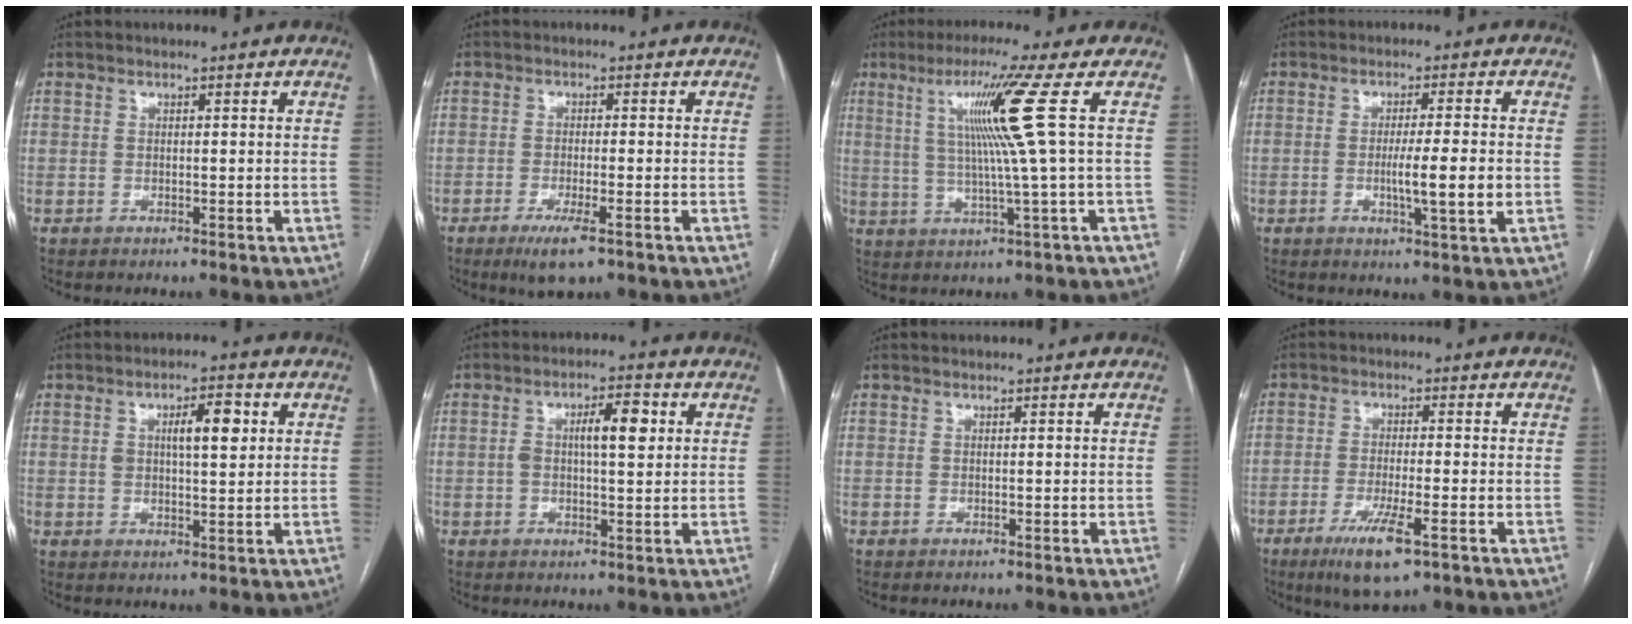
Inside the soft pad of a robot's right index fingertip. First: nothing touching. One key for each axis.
{"total": 5.2, "fx": -3.1, "fy": 0.7, "fz": 4.2, "tx": -0.077, "ty": -0.012, "tz": -0.050}
{"total": 10.0, "fx": 2.9, "fy": -3.1, "fz": 9.0, "tx": -0.157, "ty": 0.006, "tz": 0.062}
{"total": 6.5, "fx": -1.2, "fy": -0.4, "fz": 6.4, "tx": -0.105, "ty": -0.012, "tz": -0.020}
{"total": 5.9, "fx": 1.7, "fy": 1.7, "fz": 5.5, "tx": -0.091, "ty": 0.012, "tz": 0.028}
{"total": 6.1, "fx": 1.1, "fy": 1.6, "fz": 5.8, "tx": -0.104, "ty": 0.018, "tz": 0.019}
{"total": 0.0}
{"total": 7.8, "fx": -4.2, "fy": 0.8, "fz": 6.5, "tx": -0.123, "ty": -0.019, "tz": -0.069}